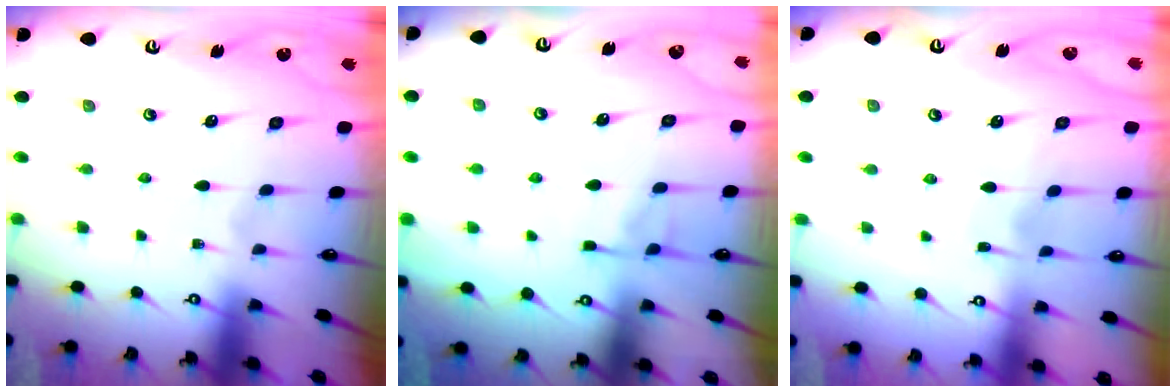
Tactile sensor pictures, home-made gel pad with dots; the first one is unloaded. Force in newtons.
{"total": 4.7, "press": 4.7, "slide": 0.7}
{"total": 3.5, "press": 3.5, "slide": 0.3}